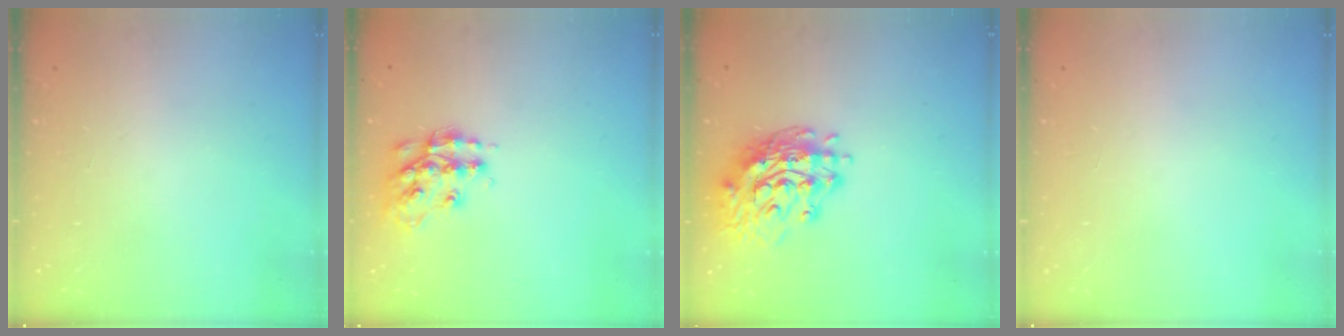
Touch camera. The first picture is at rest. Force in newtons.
{"total": 14.2, "press": 14.2, "slide": 0.9}
{"total": 16.1, "press": 16.0, "slide": 1.7}
{"total": 0.0}